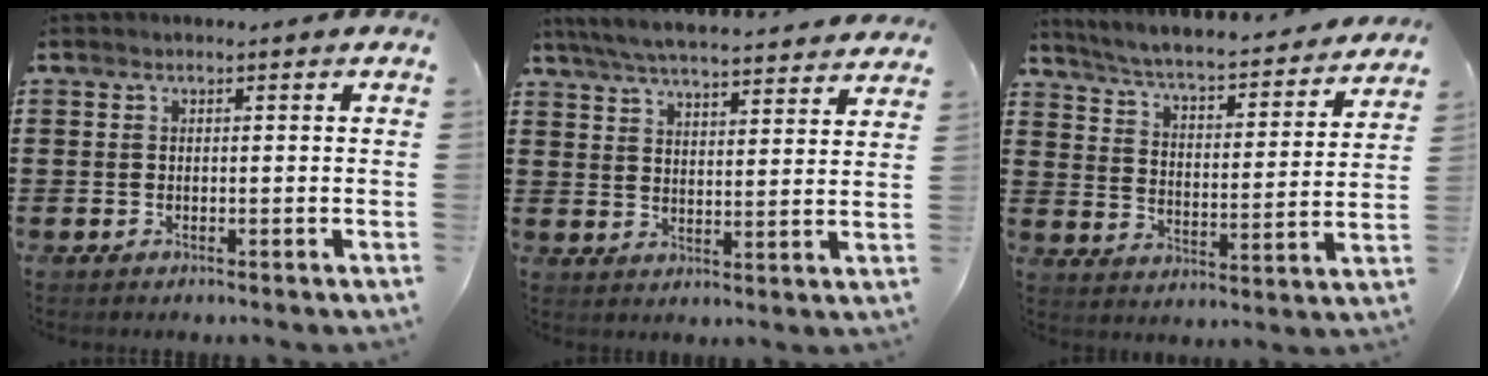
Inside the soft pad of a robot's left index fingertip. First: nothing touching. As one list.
[{"total": 6.0, "force": [5.8, -0.2, 1.7], "torque": [-0.055, -0.034, 0.100]}, {"total": 4.7, "force": [4.4, -0.3, 1.6], "torque": [-0.054, -0.041, 0.065]}]